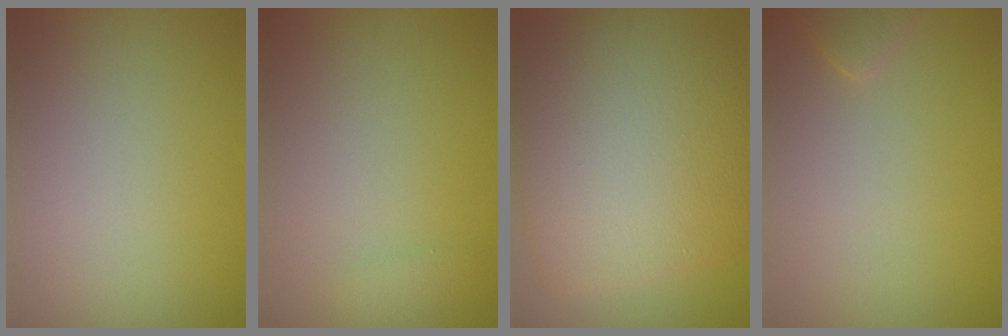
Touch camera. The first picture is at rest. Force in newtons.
{"total": 0.8, "press": 0.8, "slide": 0.0}
{"total": 13.1, "press": 13.1, "slide": 0.3}
{"total": 1.4, "press": 1.4, "slide": 0.1}